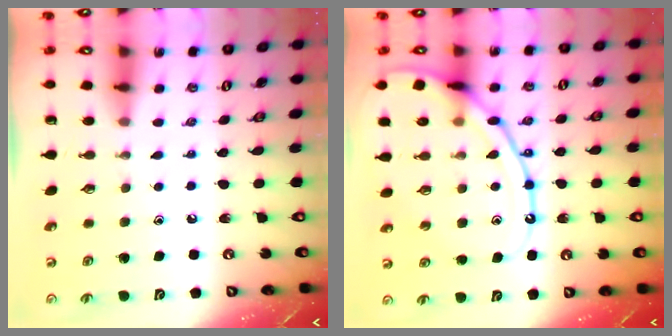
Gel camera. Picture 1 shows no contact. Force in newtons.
{"total": 14.8, "press": 14.8, "slide": 0.6}